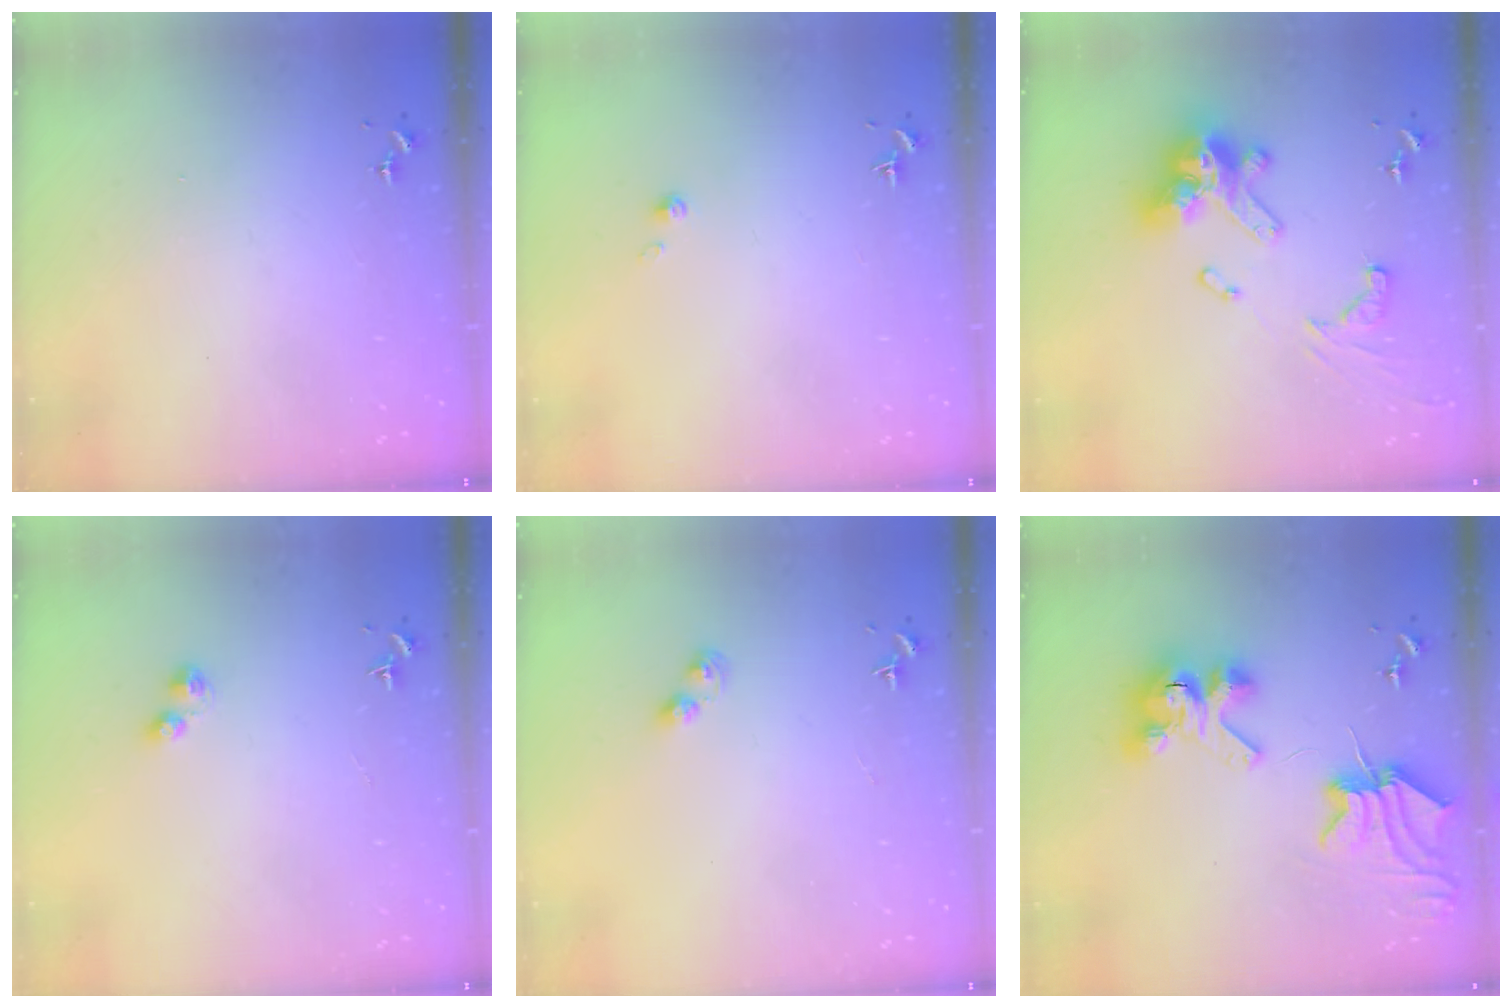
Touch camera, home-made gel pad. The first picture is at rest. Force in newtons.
{"total": 2.0, "press": 1.9, "slide": 0.2}
{"total": 18.7, "press": 18.6, "slide": 2.3}
{"total": 2.4, "press": 2.4, "slide": 0.4}
{"total": 3.6, "press": 3.6, "slide": 0.4}
{"total": 10.7, "press": 10.6, "slide": 1.2}